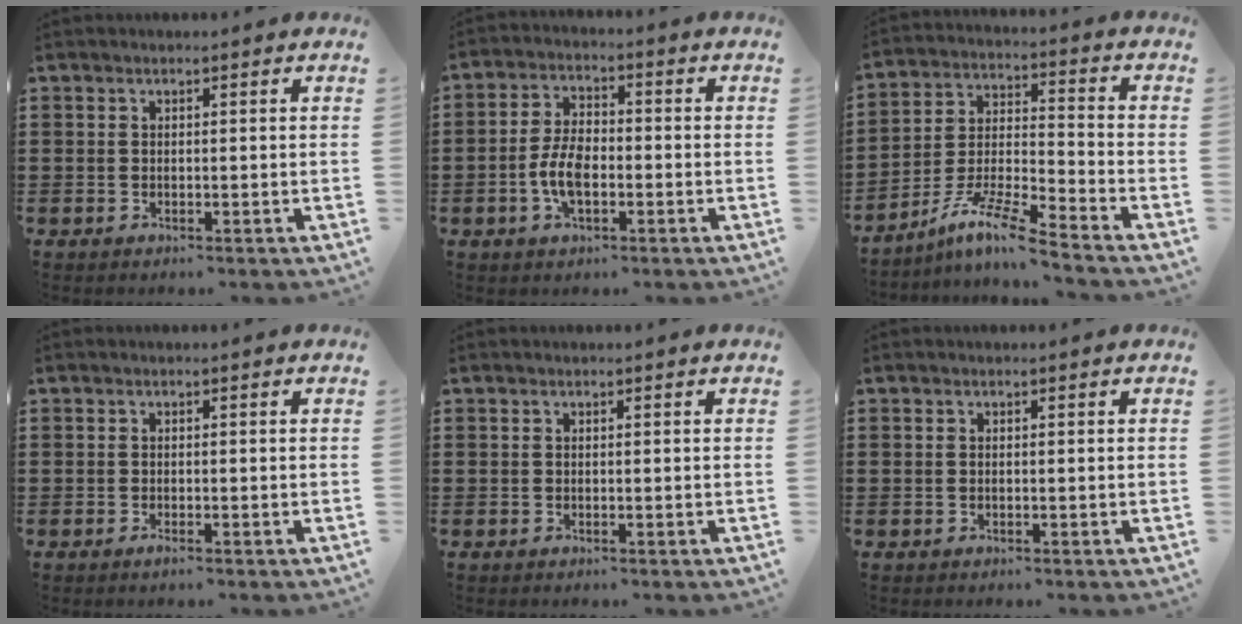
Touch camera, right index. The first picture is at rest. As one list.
[{"total": 6.4, "force": [-1.7, 3.3, 5.2], "torque": [-0.126, 0.000, -0.038]}, {"total": 9.6, "force": [-7.8, 0.3, 5.6], "torque": [-0.117, 0.001, -0.156]}, {"total": 0.7, "force": [-0.5, 0.1, 0.5], "torque": [-0.010, -0.005, -0.008]}, {"total": 0.0}, {"total": 0.0}]